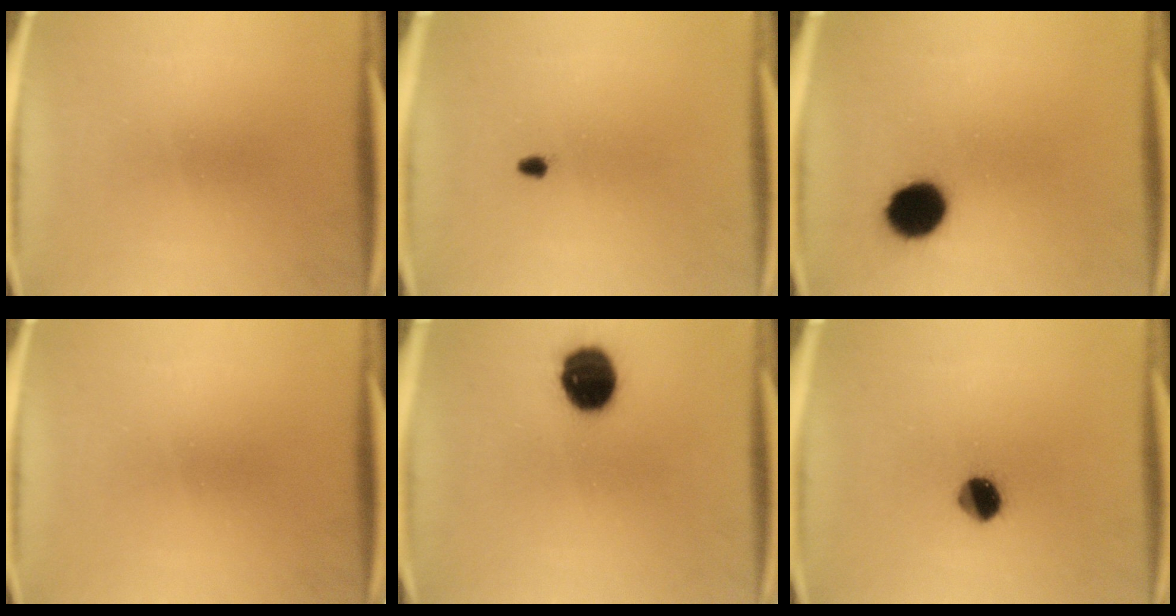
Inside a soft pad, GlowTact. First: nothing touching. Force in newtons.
{"total": 0.9}
{"total": 9.7}
{"total": 0.0}
{"total": 12.0}
{"total": 6.5}